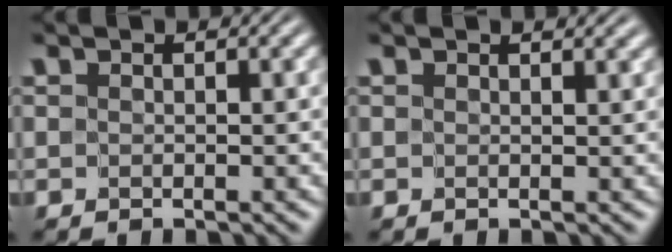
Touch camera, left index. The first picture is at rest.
{"total": 1.9, "force": [1.5, 0.6, 1.0], "torque": [0.001, 0.006, 0.007]}